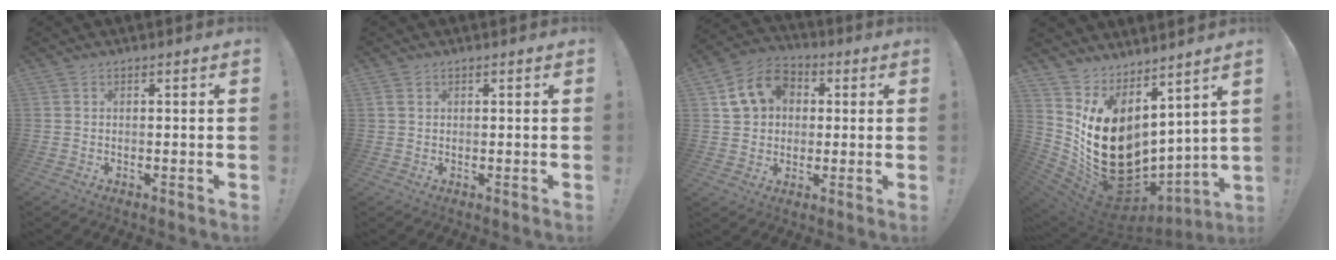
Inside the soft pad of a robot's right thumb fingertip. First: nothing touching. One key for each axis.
{"total": 1.6, "fx": 0.8, "fy": 1.1, "fz": 0.9, "tx": -0.021, "ty": 0.005, "tz": 0.017}
{"total": 13.1, "fx": 4.0, "fy": 10.6, "fz": 6.5, "tx": -0.102, "ty": 0.005, "tz": 0.086}
{"total": 18.0, "fx": 1.5, "fy": 13.8, "fz": 11.6, "tx": -0.202, "ty": -0.034, "tz": 0.058}